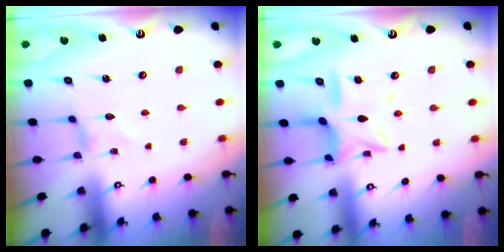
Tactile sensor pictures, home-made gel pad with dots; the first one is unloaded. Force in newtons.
{"total": 12.2, "press": 12.2, "slide": 0.9}